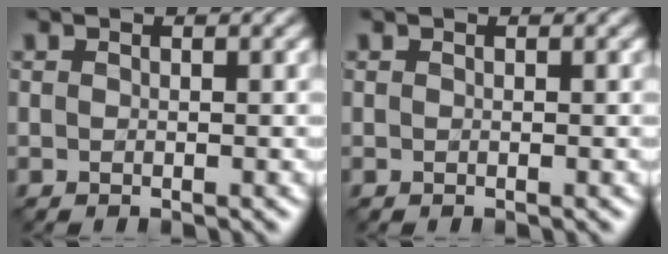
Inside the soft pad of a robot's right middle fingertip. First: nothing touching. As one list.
[{"total": 0.0}]